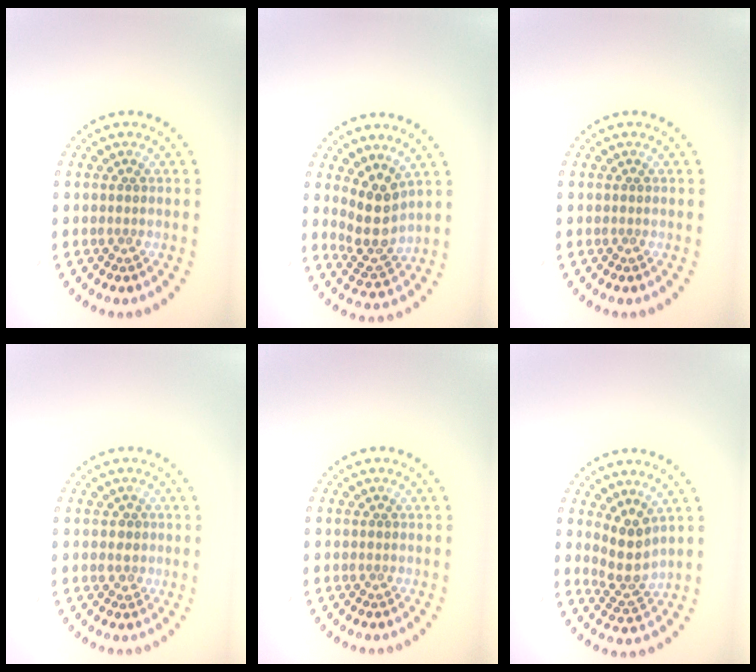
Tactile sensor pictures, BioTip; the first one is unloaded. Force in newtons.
{"total": 3.7, "press": 2.9, "slide": 2.3}
{"total": 0.0}
{"total": 0.9, "press": 0.7, "slide": 0.6}
{"total": 0.0}
{"total": 3.2, "press": 2.5, "slide": 1.9}